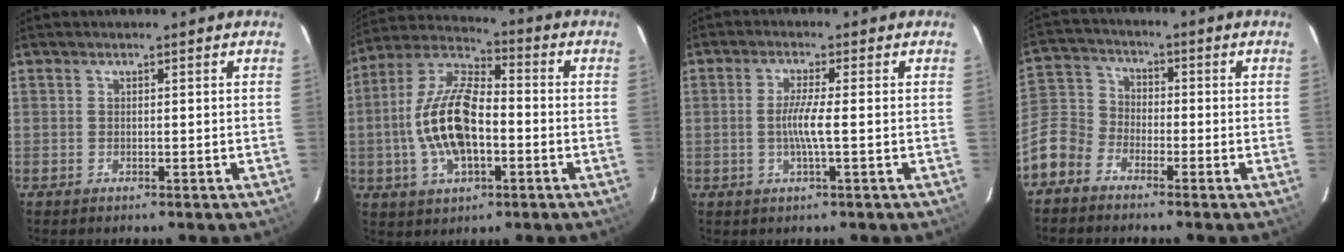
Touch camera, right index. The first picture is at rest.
{"total": 15.7, "force": [-2.7, 7.2, 13.7], "torque": [-0.283, 0.007, -0.052]}
{"total": 4.3, "force": [-0.7, -0.4, 4.2], "torque": [-0.083, -0.004, -0.015]}
{"total": 9.1, "force": [-5.5, 6.6, 3.2], "torque": [-0.083, 0.024, -0.128]}